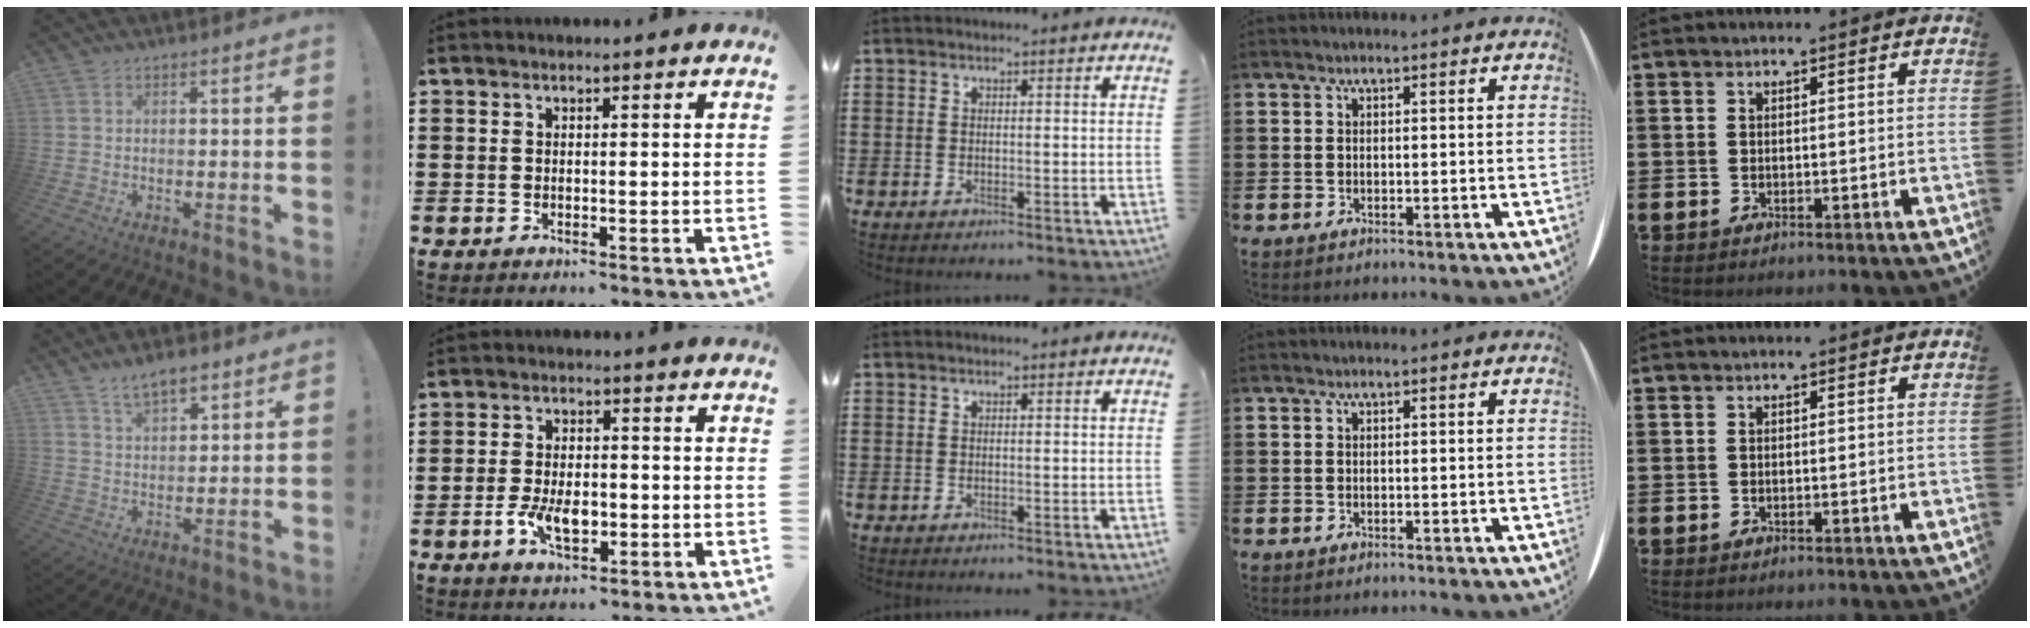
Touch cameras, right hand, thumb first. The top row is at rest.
{"thumb": {"total": 6.8, "force": [4.9, 3.2, 3.6], "torque": [-0.055, -0.022, 0.088]}, "index": {"total": 5.8, "force": [-1.6, 3.1, 4.6], "torque": [-0.083, 0.004, -0.031]}}